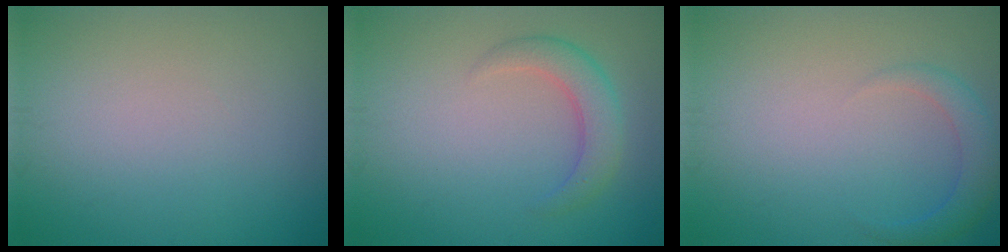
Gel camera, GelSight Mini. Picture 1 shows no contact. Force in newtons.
{"total": 3.0, "press": 3.0, "slide": 0.1}
{"total": 2.3, "press": 2.3, "slide": 0.2}